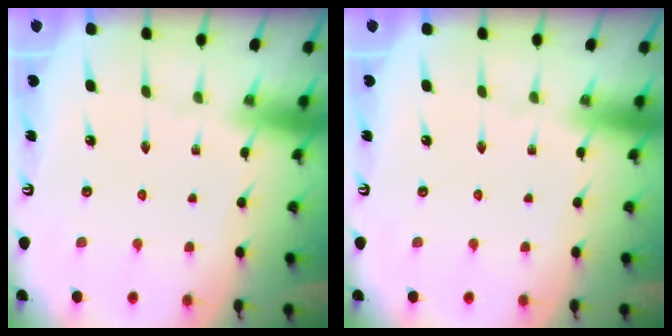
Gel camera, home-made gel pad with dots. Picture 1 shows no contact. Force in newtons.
{"total": 0.0}